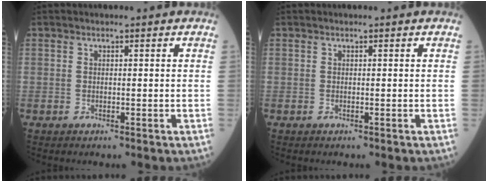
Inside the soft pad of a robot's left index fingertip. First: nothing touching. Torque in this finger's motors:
{"motor_torque": [0.00, 0.00, 0.00, 0.00]}